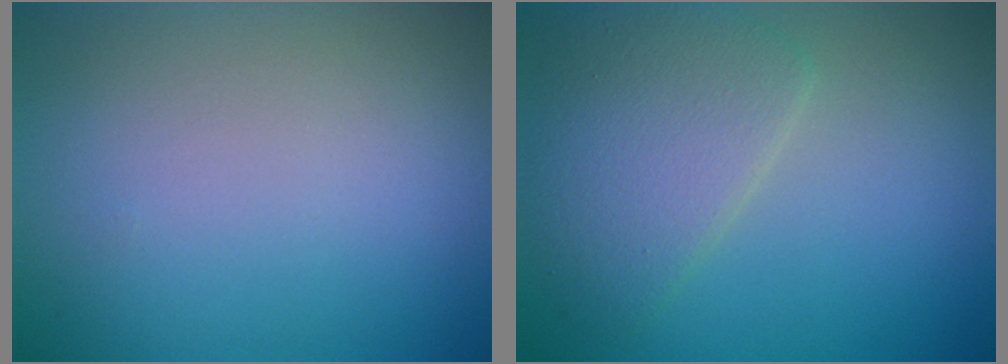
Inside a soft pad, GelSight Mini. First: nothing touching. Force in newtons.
{"total": 4.4, "press": 4.4, "slide": 0.1}